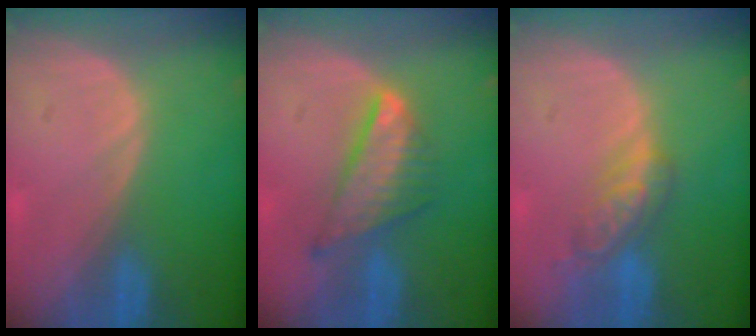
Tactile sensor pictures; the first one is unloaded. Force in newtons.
{"total": 7.6, "press": 6.6, "slide": 3.7}
{"total": 5.7, "press": 5.0, "slide": 2.7}